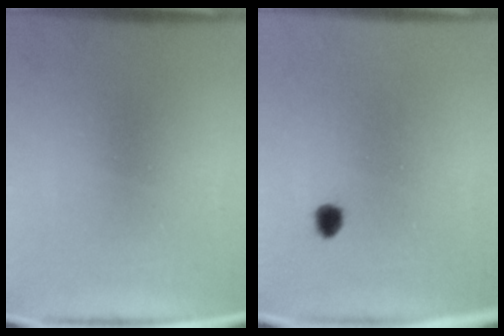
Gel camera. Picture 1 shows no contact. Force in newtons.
{"total": 1.6}